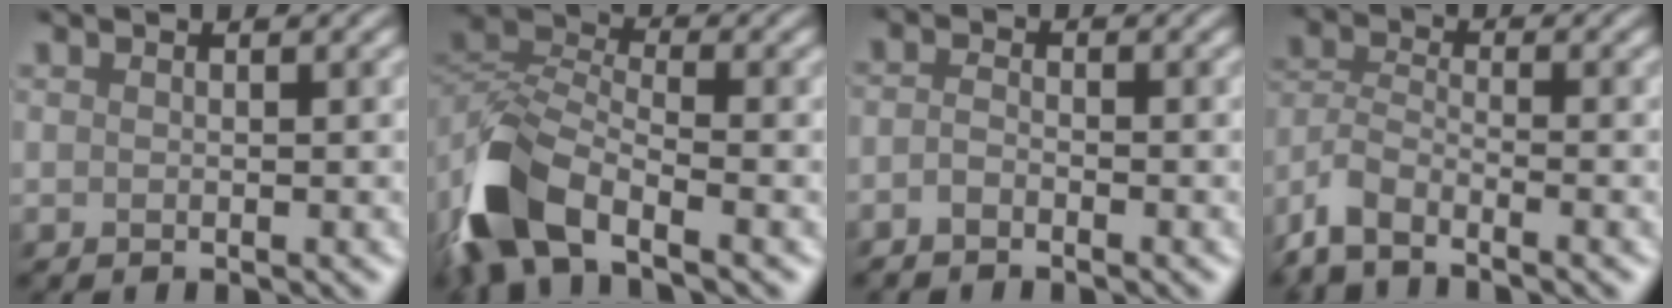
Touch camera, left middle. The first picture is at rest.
{"total": 9.3, "force": [-4.9, 4.9, 6.2], "torque": [-0.143, -0.002, -0.104]}
{"total": 1.0, "force": [-0.9, 0.2, 0.1], "torque": [-0.013, 0.001, -0.028]}
{"total": 5.1, "force": [-4.1, 1.9, 2.5], "torque": [-0.059, -0.002, -0.093]}